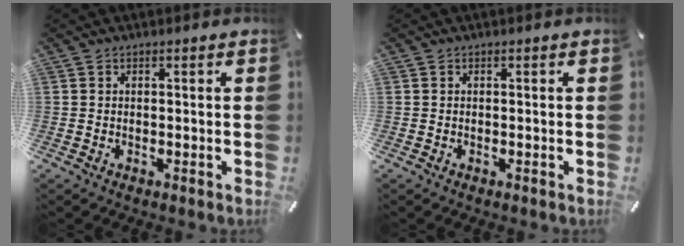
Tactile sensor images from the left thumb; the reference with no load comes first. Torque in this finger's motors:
{"motor_torque": [-0.17, 0.07, -0.08, 0.00, -0.01]}